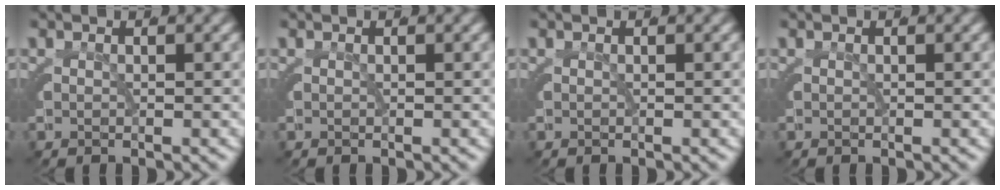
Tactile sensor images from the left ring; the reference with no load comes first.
{"total": 0.0}
{"total": 0.0}
{"total": 0.0}